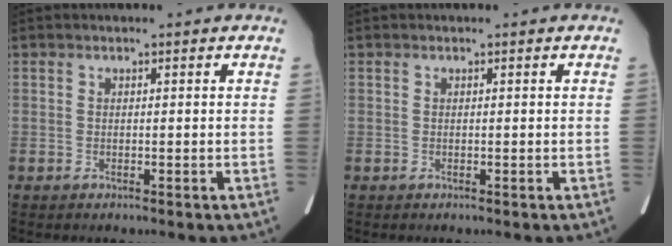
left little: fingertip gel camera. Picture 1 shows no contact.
{"total": 0.0}